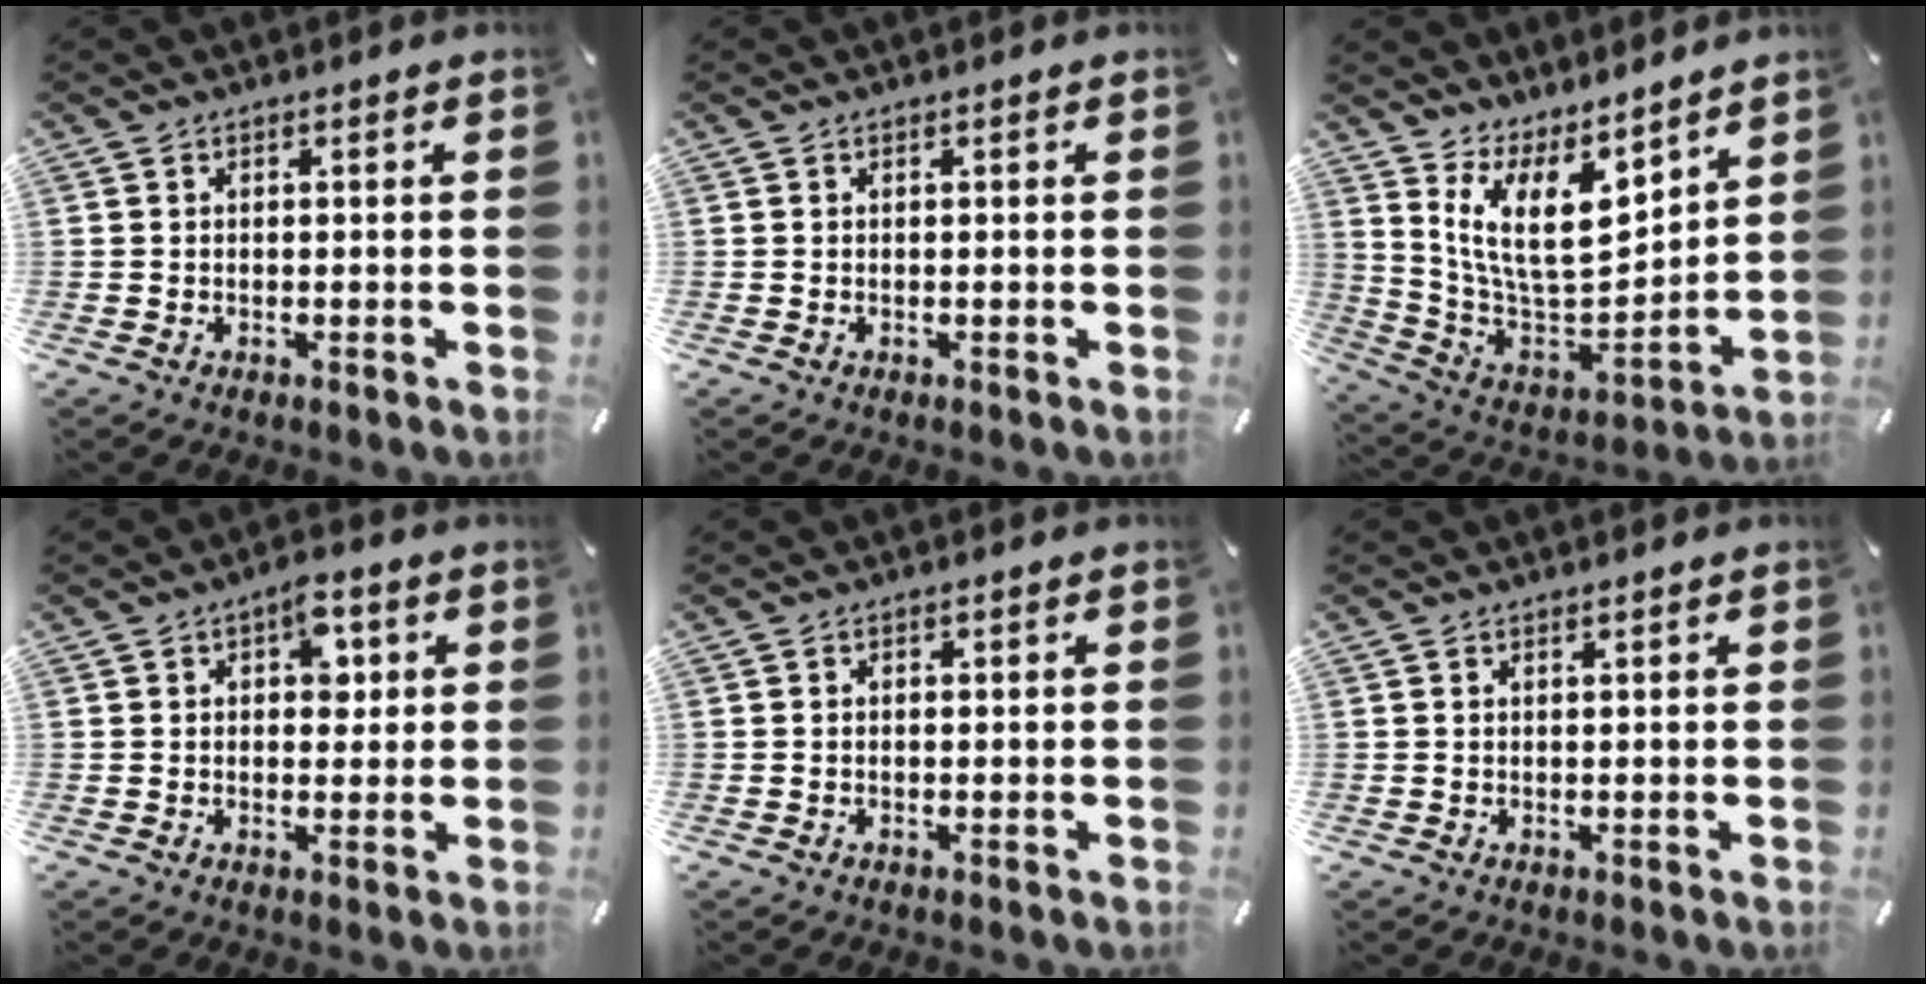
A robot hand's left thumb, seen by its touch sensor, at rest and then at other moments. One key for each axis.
{"total": 0.0}
{"total": 16.3, "fx": 9.1, "fy": 8.1, "fz": 10.8, "tx": -0.224, "ty": -0.070, "tz": 0.170}
{"total": 6.1, "fx": 1.8, "fy": 3.7, "fz": 4.4, "tx": -0.045, "ty": -0.007, "tz": 0.021}
{"total": 0.7, "fx": 0.0, "fy": 0.4, "fz": 0.5, "tx": -0.011, "ty": 0.001, "tz": 0.000}
{"total": 0.7, "fx": 0.4, "fy": 0.1, "fz": 0.5, "tx": -0.010, "ty": -0.001, "tz": 0.008}